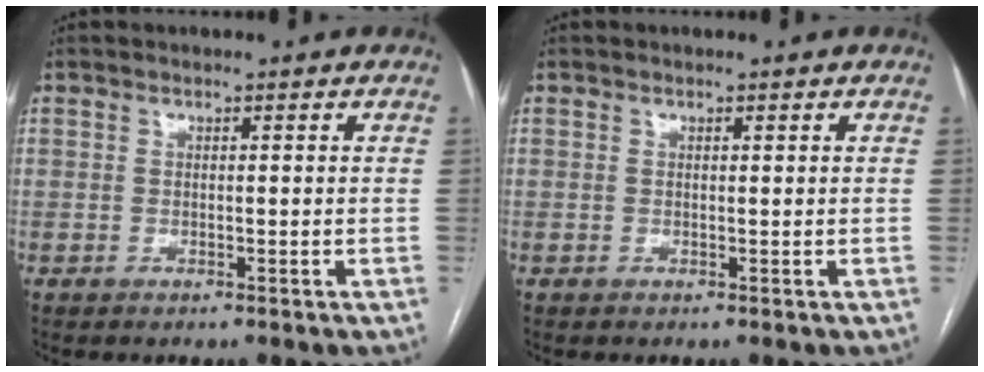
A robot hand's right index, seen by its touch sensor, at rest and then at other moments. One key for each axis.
{"total": 0.0}